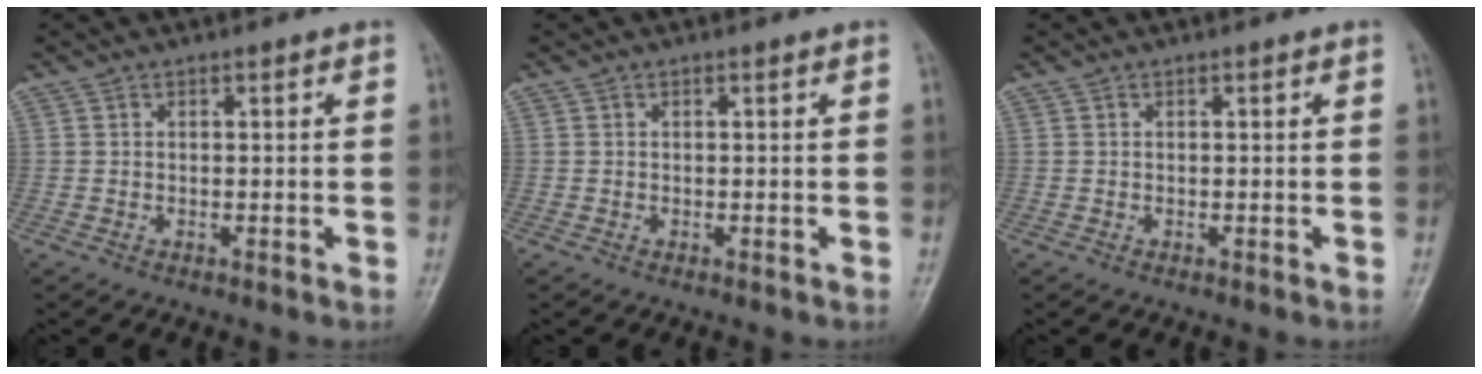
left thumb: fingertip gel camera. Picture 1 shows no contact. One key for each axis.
{"total": 0.0}
{"total": 0.0}